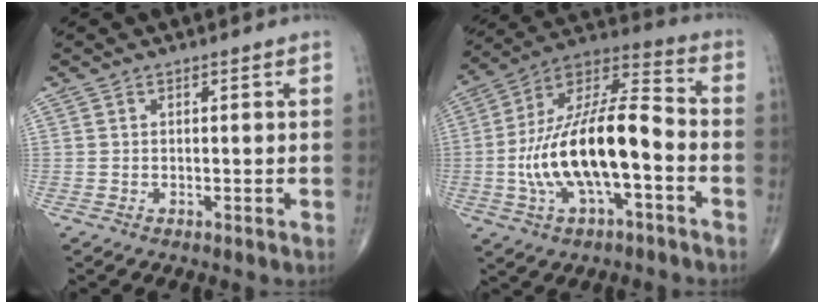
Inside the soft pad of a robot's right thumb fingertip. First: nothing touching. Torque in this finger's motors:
{"motor_torque": [2.29, 2.68, 2.41, -0.35, 0.24]}